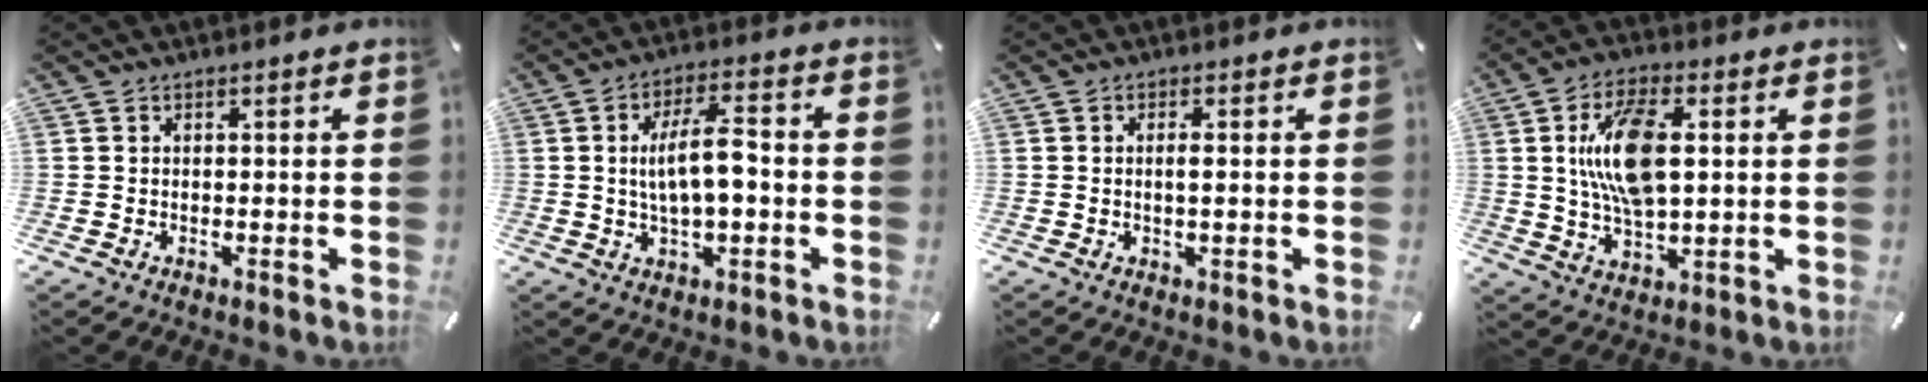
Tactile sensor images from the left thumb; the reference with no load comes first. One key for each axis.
{"total": 10.1, "fx": -0.4, "fy": 4.3, "fz": 9.1, "tx": -0.172, "ty": 0.009, "tz": -0.011}
{"total": 2.2, "fx": 0.1, "fy": 0.5, "fz": 2.1, "tx": -0.042, "ty": -0.002, "tz": 0.001}
{"total": 13.7, "fx": 2.6, "fy": 6.6, "fz": 11.7, "tx": -0.239, "ty": -0.005, "tz": 0.038}